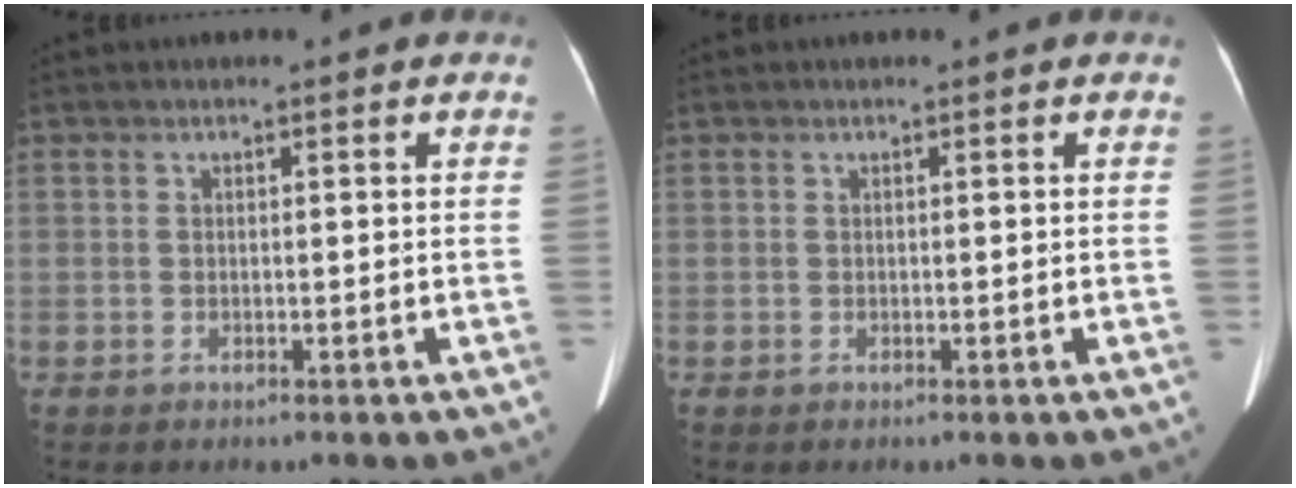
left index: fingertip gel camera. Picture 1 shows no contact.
{"total": 0.0}